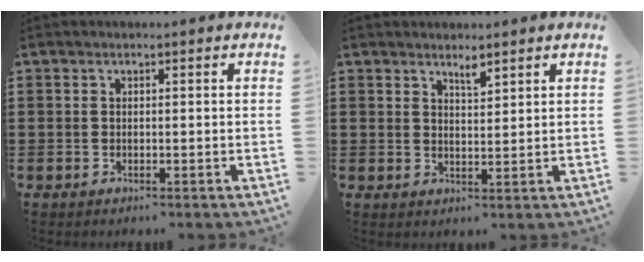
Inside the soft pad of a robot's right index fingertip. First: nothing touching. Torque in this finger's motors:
{"motor_torque": [0.18, 0.02, 0.01, 0.01]}